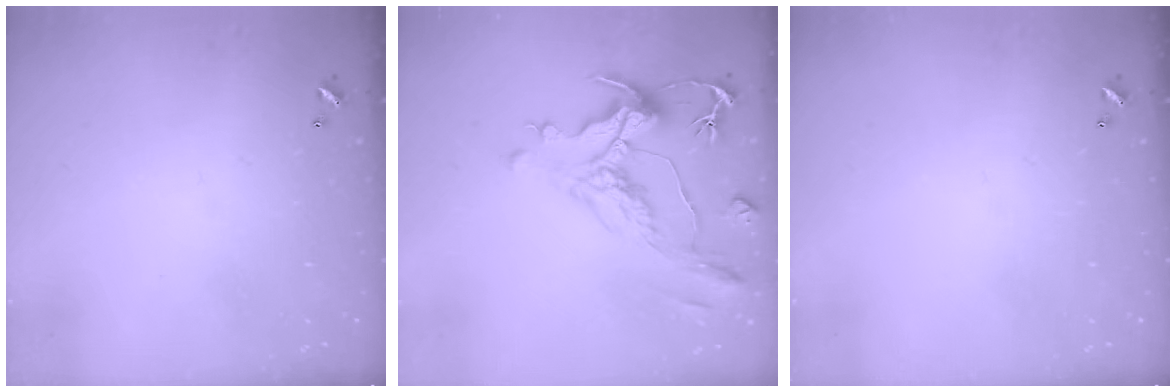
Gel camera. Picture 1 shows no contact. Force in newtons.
{"total": 1.6, "press": 0.6, "slide": 1.5}
{"total": 0.0}